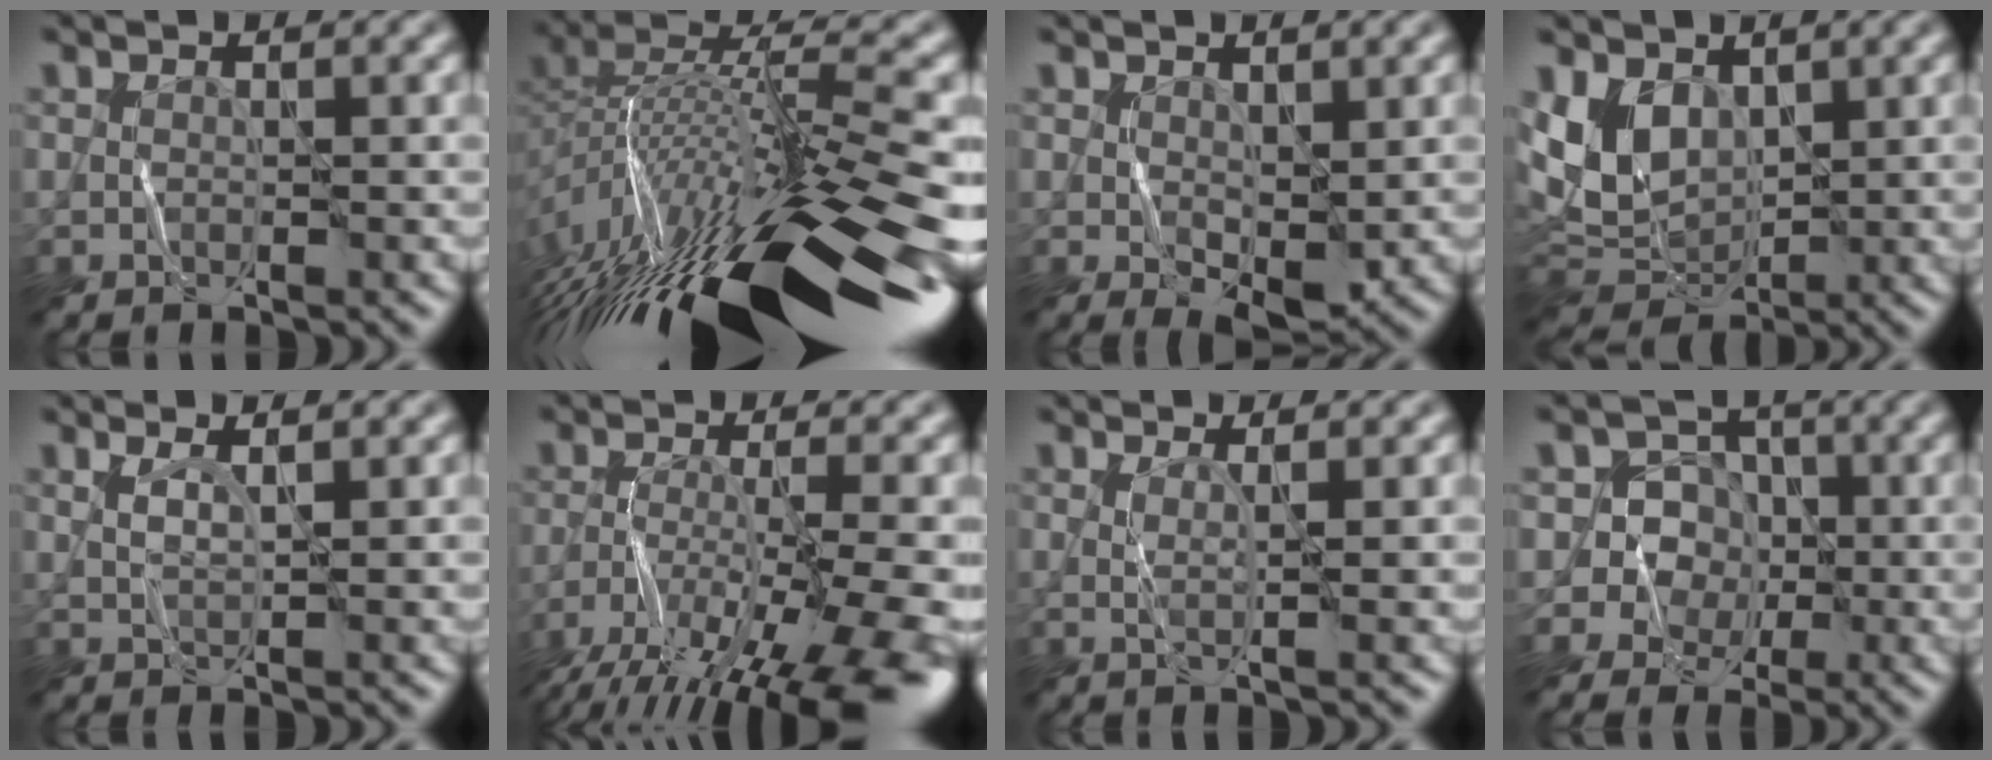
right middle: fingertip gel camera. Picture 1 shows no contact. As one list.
[{"total": 17.7, "force": [-10.2, 4.3, 13.8], "torque": [-0.265, 0.030, -0.168]}, {"total": 1.8, "force": [0.3, 0.5, 1.7], "torque": [-0.041, -0.004, 0.019]}, {"total": 5.3, "force": [1.7, 3.7, 3.4], "torque": [-0.088, -0.007, 0.041]}, {"total": 1.5, "force": [0.8, 0.1, 1.2], "torque": [-0.028, 0.001, 0.024]}, {"total": 12.7, "force": [-8.6, 2.6, 9.0], "torque": [-0.187, -0.014, -0.124]}, {"total": 1.6, "force": [0.3, 0.0, 1.5], "torque": [-0.038, -0.003, 0.013]}, {"total": 4.9, "force": [-0.2, 4.7, 1.3], "torque": [-0.019, 0.022, -0.013]}]